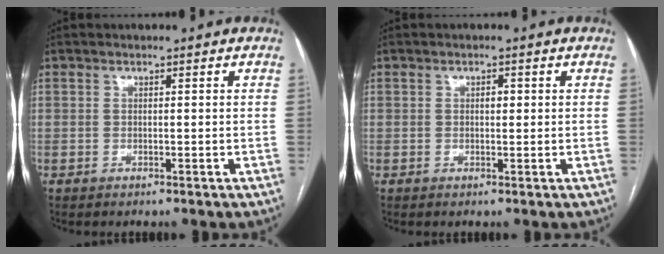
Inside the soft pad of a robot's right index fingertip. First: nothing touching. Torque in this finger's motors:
{"motor_torque": [0.38, 0.17, 0.10, 0.02]}